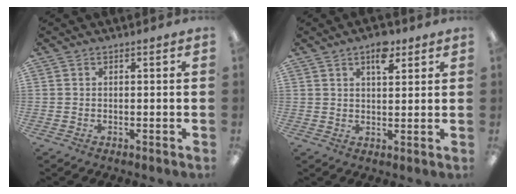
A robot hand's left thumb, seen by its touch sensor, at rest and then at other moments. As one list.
[{"total": 6.3, "force": [3.9, 2.8, 4.0], "torque": [-0.056, -0.014, 0.063]}]